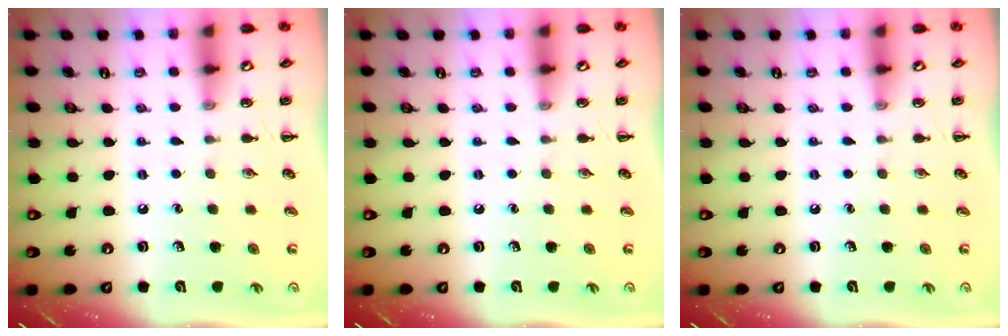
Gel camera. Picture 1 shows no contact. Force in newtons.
{"total": 0.0}
{"total": 0.0}